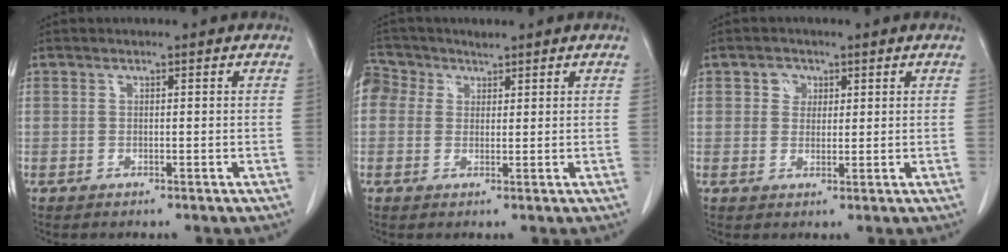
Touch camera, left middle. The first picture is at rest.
{"total": 3.9, "force": [2.2, 3.1, 0.6], "torque": [-0.018, 0.018, 0.043]}
{"total": 2.3, "force": [1.0, 2.0, 0.7], "torque": [-0.009, 0.003, 0.014]}